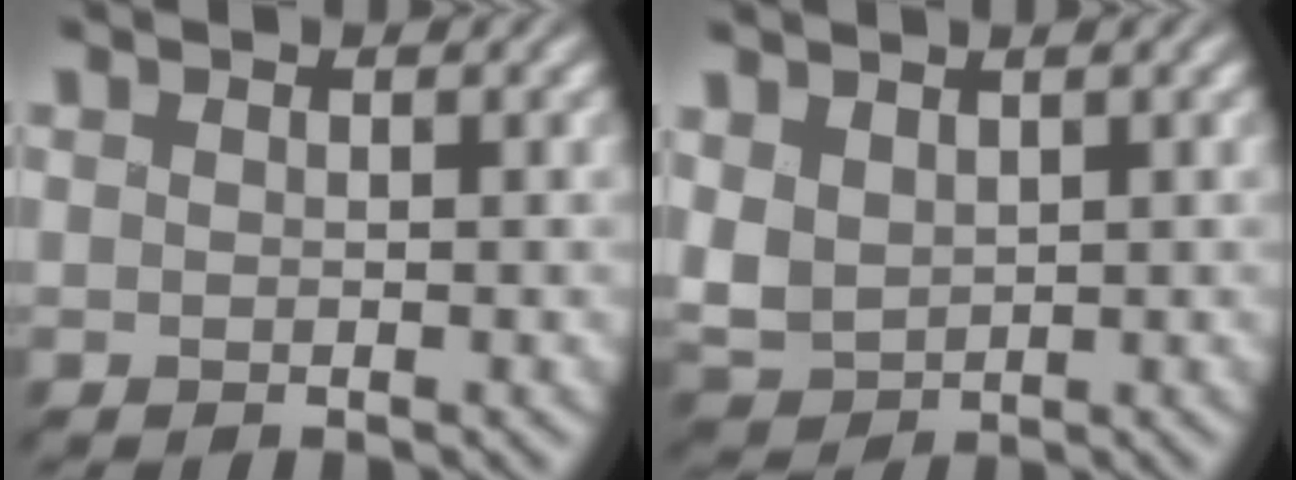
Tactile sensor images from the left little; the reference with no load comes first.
{"total": 3.1, "force": [0.6, 2.1, 2.2], "torque": [-0.069, 0.000, 0.019]}